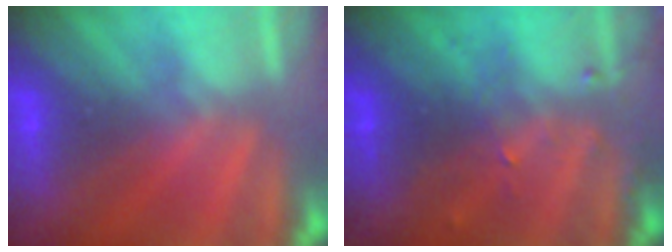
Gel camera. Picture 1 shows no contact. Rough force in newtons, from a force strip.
{"total": 3.5}